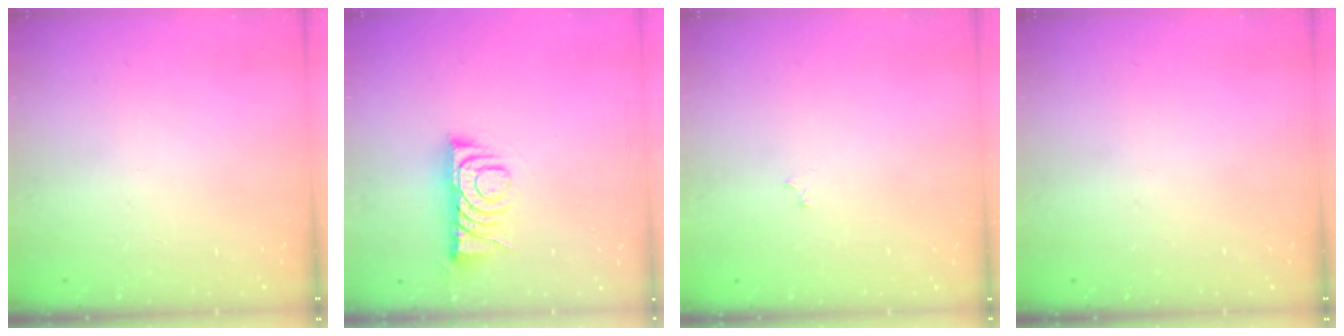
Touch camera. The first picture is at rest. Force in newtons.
{"total": 8.0, "press": 7.9, "slide": 0.4}
{"total": 2.2, "press": 2.1, "slide": 0.3}
{"total": 0.0}